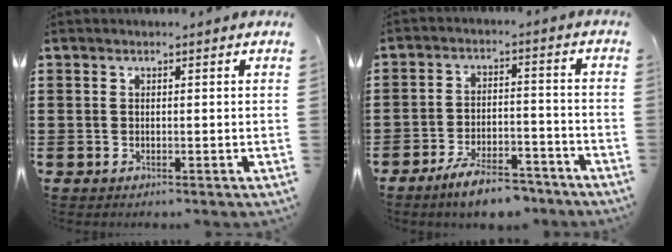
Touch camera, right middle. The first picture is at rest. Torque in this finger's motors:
{"motor_torque": [1.19, -0.95, 0.41, 0.13]}